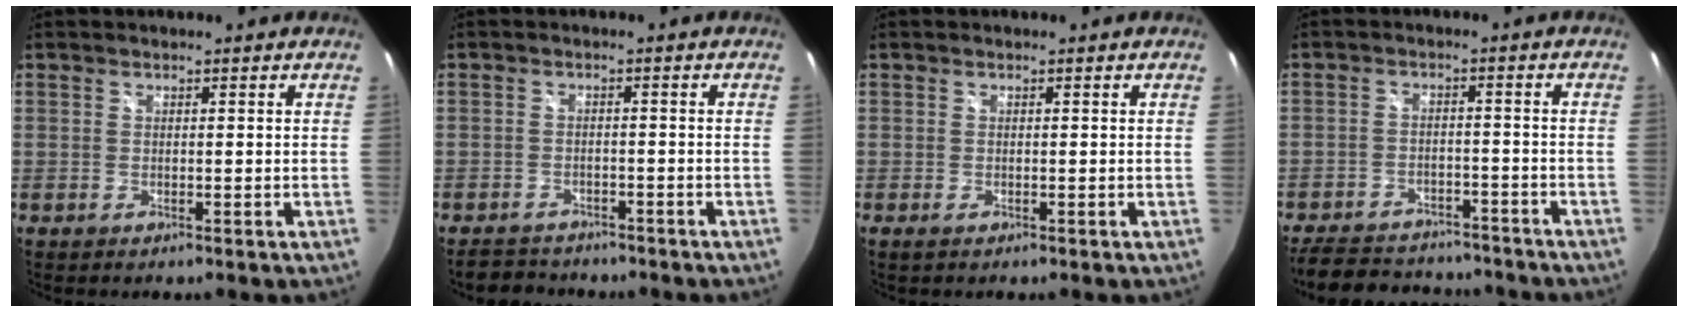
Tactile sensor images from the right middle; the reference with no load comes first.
{"total": 4.8, "force": [-4.3, 2.2, 0.5], "torque": [-0.021, 0.011, -0.066]}
{"total": 0.5, "force": [-0.2, 0.2, 0.4], "torque": [-0.008, -0.002, -0.005]}
{"total": 18.7, "force": [-15.6, 7.6, 7.0], "torque": [-0.163, 0.017, -0.211]}